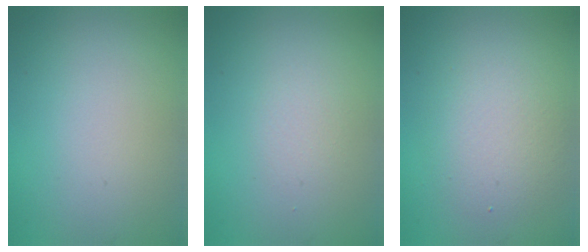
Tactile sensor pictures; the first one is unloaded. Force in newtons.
{"total": 1.0, "press": 1.0, "slide": 0.0}
{"total": 3.2, "press": 3.2, "slide": 0.1}